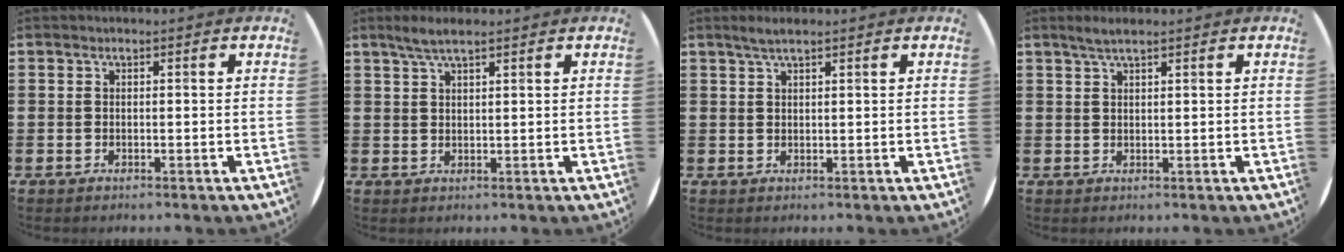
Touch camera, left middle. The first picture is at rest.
{"total": 2.8, "force": [2.2, 0.3, 1.8], "torque": [-0.038, 0.004, 0.038]}
{"total": 1.9, "force": [1.5, 0.1, 1.2], "torque": [-0.024, 0.003, 0.026]}
{"total": 2.0, "force": [1.6, 0.1, 1.2], "torque": [-0.026, 0.004, 0.028]}